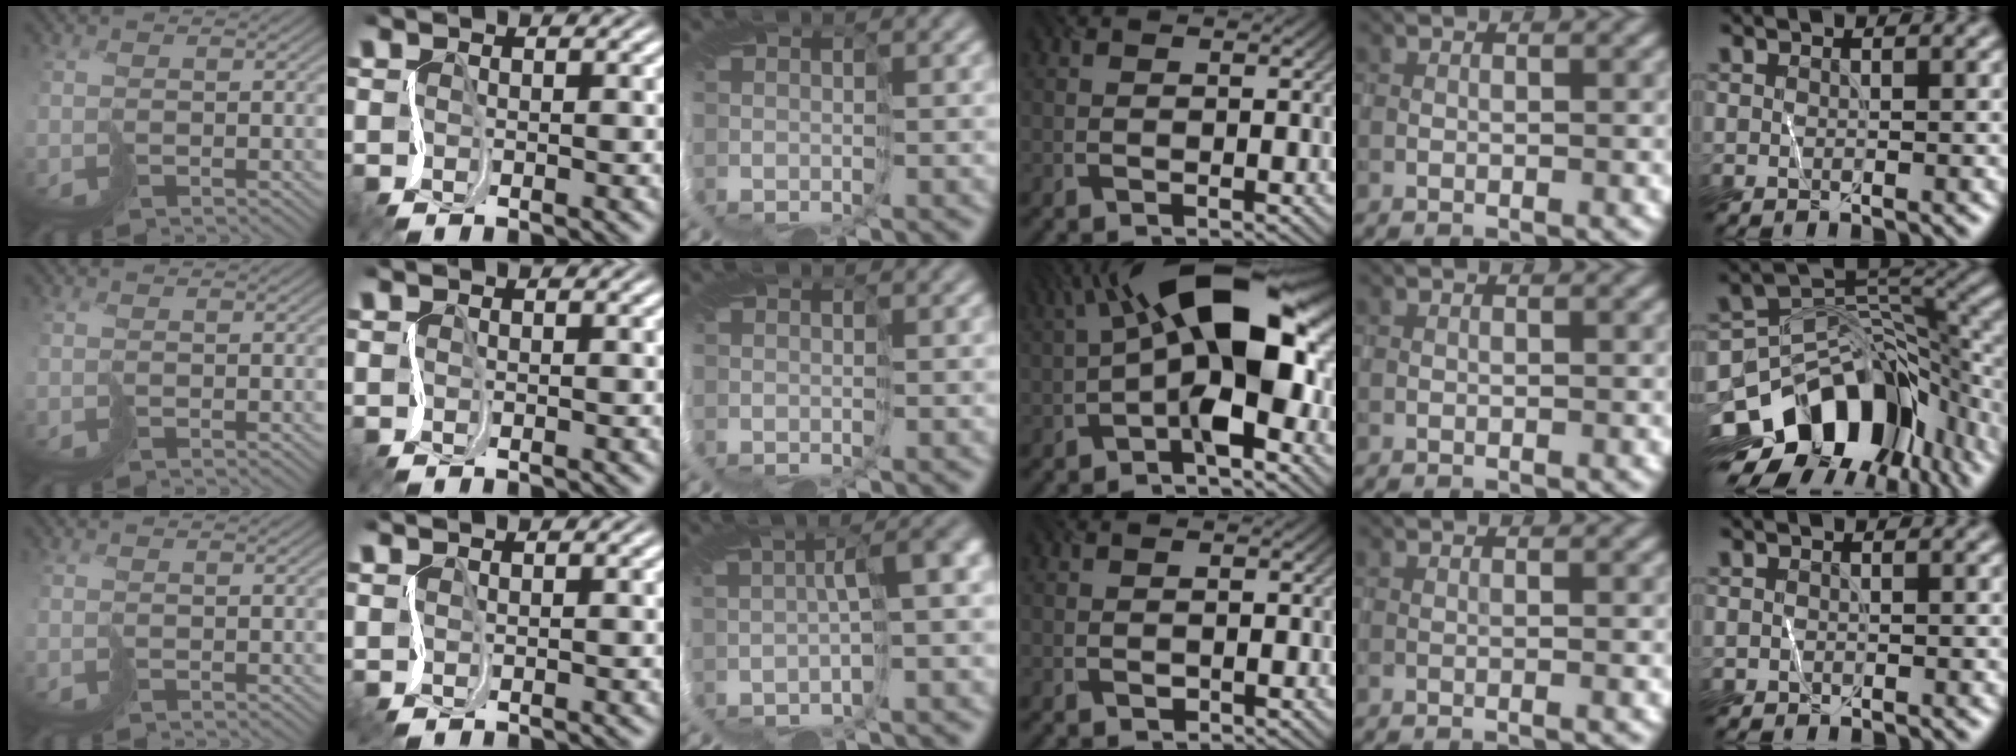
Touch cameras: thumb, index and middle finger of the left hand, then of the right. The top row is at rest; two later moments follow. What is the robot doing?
{"motion": "cut", "object": "paper"}